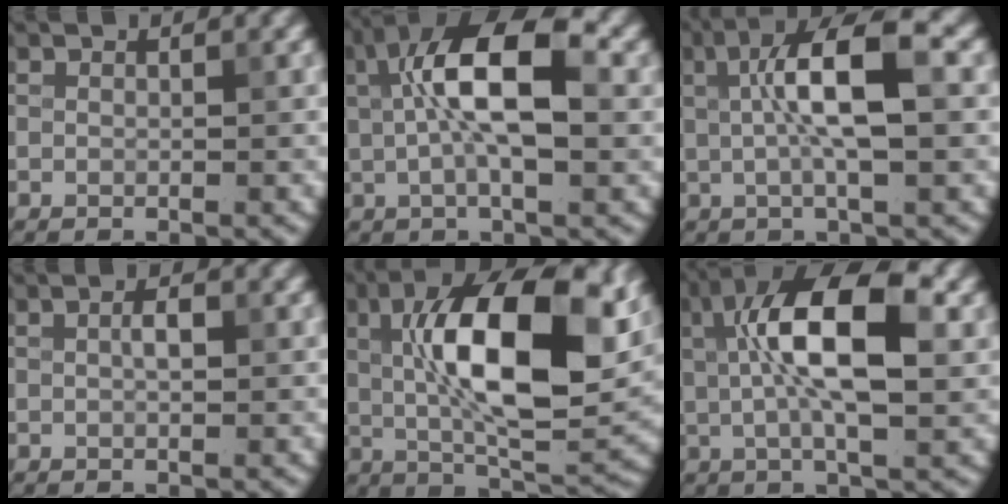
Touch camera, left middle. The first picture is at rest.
{"total": 9.1, "force": [1.7, 3.3, 8.3], "torque": [-0.142, 0.017, 0.019]}
{"total": 7.6, "force": [1.4, 2.0, 7.2], "torque": [-0.120, 0.014, 0.016]}
{"total": 1.1, "force": [0.1, 0.4, 1.0], "torque": [-0.019, 0.001, 0.002]}
{"total": 14.0, "force": [2.6, 5.4, 12.6], "torque": [-0.194, 0.008, 0.036]}
{"total": 10.0, "force": [2.2, 3.5, 9.1], "torque": [-0.155, 0.015, 0.031]}